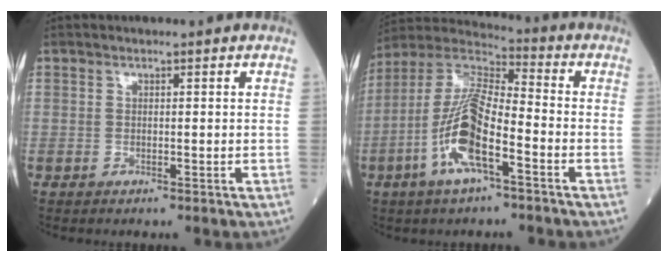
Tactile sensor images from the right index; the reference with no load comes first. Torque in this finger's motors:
{"motor_torque": [1.94, -0.20, 1.00, 0.21]}